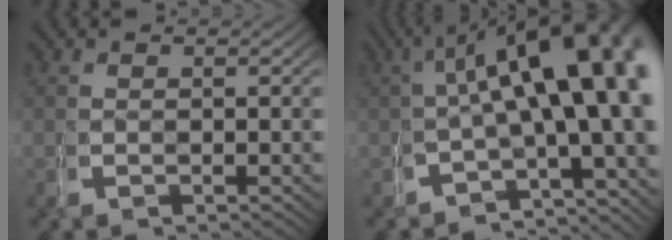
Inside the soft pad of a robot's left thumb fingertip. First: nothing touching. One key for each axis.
{"total": 14.3, "fx": 1.4, "fy": 8.0, "fz": 11.8, "tx": -0.133, "ty": -0.004, "tz": 0.011}